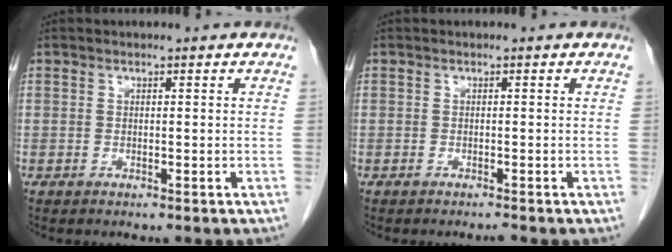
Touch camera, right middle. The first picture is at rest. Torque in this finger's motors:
{"motor_torque": [0.06, -0.05, -0.01, -0.01]}